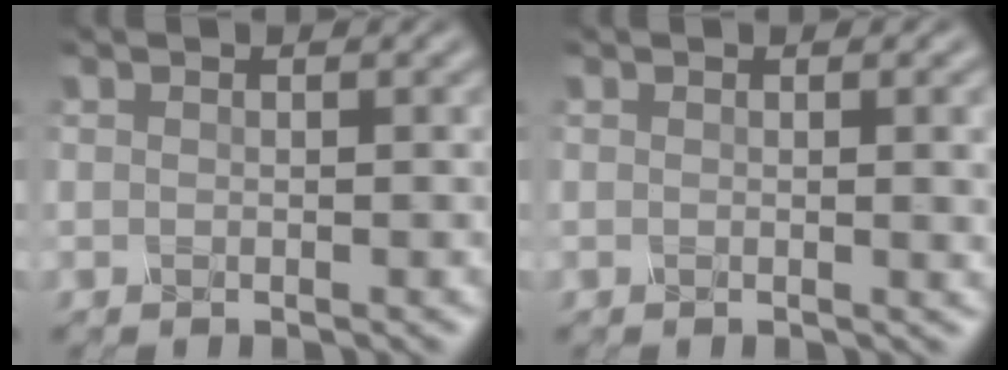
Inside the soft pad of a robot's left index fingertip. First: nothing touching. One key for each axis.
{"total": 3.0, "fx": 0.3, "fy": 1.0, "fz": 2.9, "tx": -0.025, "ty": 0.003, "tz": 0.000}